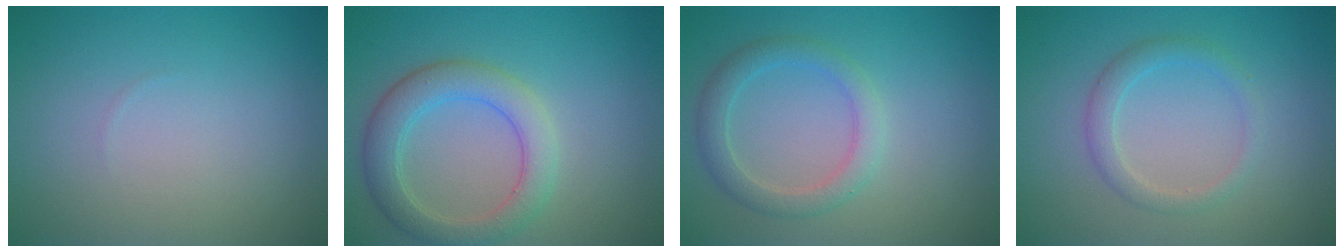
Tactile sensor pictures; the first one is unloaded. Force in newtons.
{"total": 4.4, "press": 4.4, "slide": 0.3}
{"total": 2.7, "press": 2.7, "slide": 0.1}
{"total": 2.1, "press": 2.1, "slide": 0.2}